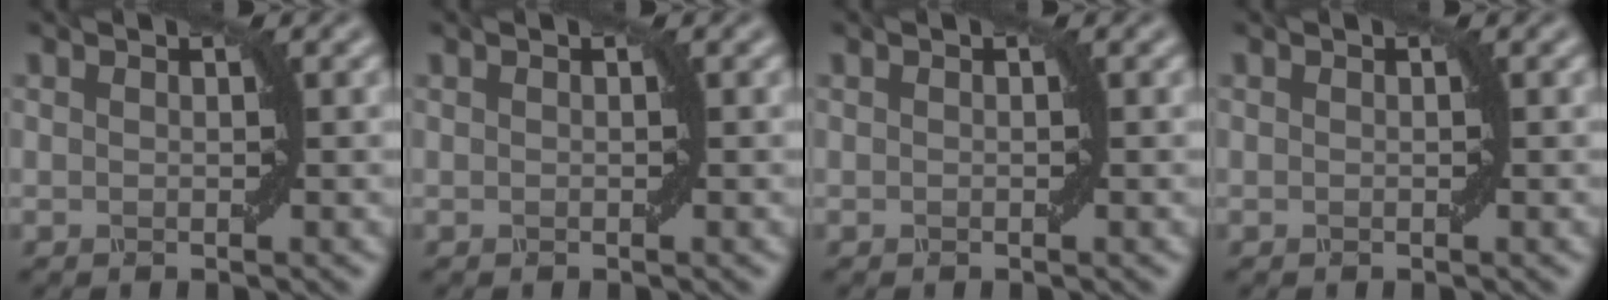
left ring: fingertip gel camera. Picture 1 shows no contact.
{"total": 0.0}
{"total": 0.0}
{"total": 0.0}